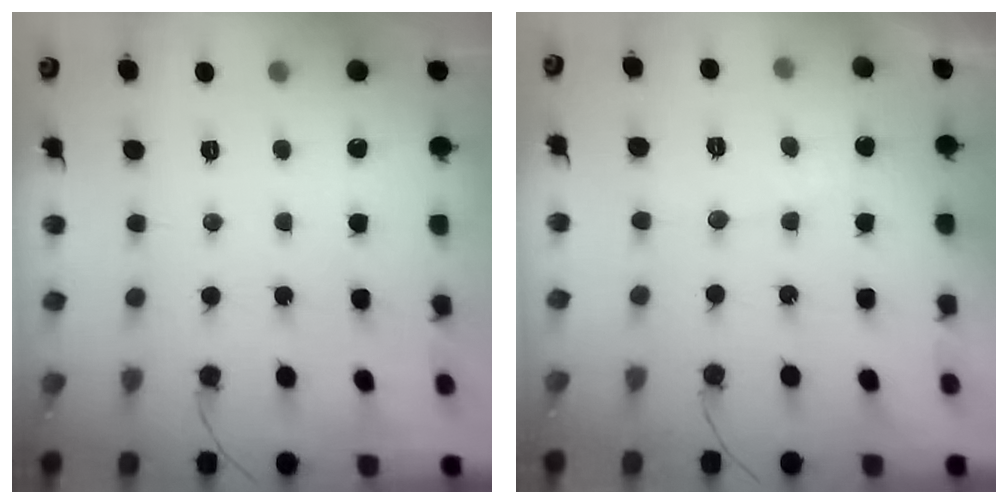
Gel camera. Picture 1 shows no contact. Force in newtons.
{"total": 4.5, "press": 4.5, "slide": 0.3}